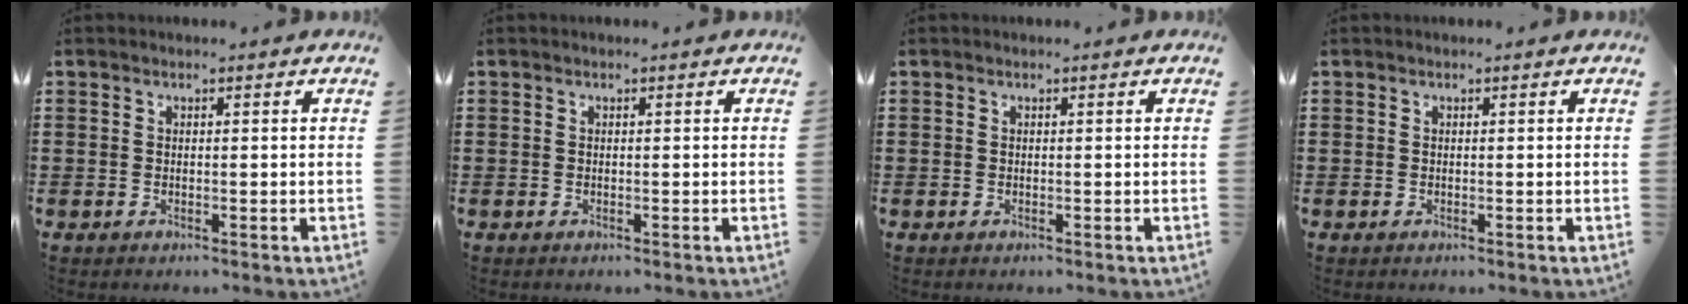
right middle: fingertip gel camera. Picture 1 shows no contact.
{"total": 0.0}
{"total": 0.0}
{"total": 0.0}